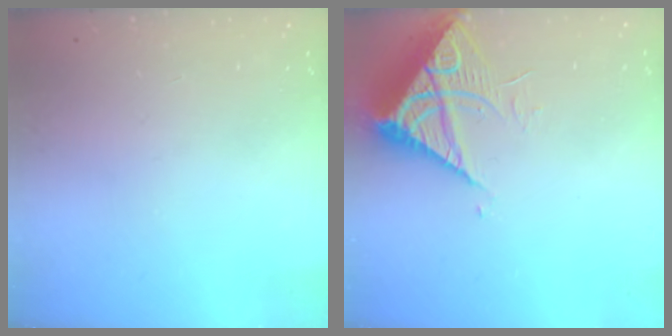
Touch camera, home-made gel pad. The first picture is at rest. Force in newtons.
{"total": 7.8, "press": 7.8, "slide": 0.8}